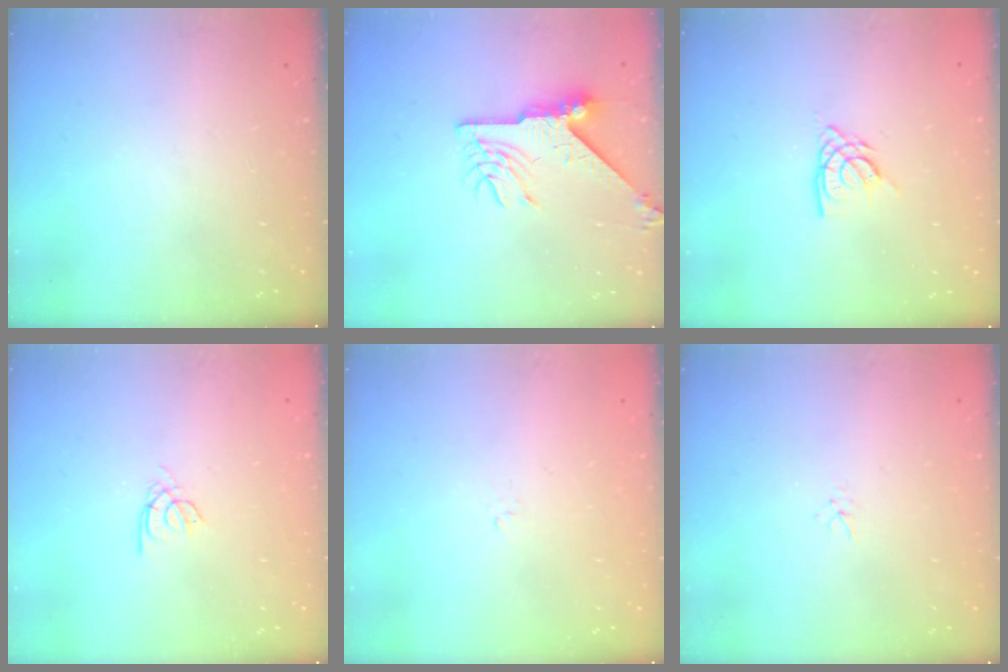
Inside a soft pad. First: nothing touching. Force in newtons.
{"total": 9.9, "press": 9.8, "slide": 1.1}
{"total": 4.7, "press": 4.7, "slide": 0.4}
{"total": 2.1, "press": 2.1, "slide": 0.2}
{"total": 1.2, "press": 1.2, "slide": 0.4}
{"total": 1.5, "press": 1.5, "slide": 0.1}